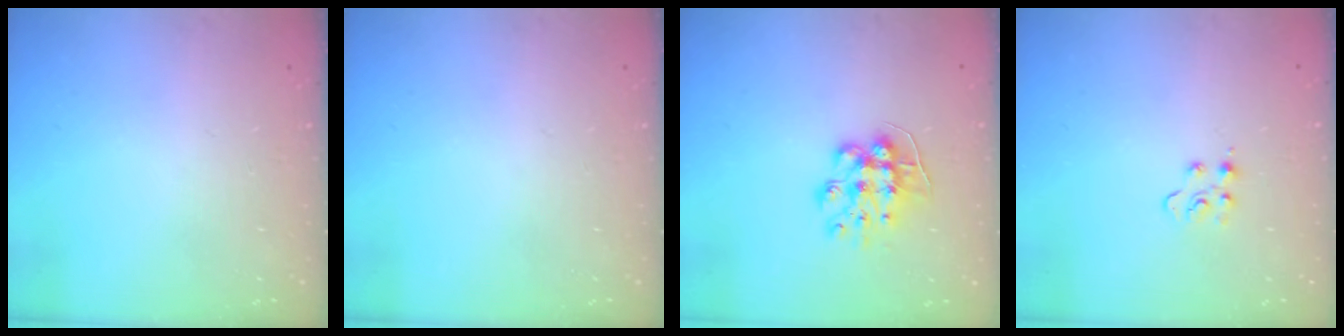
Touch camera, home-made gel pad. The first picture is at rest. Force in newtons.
{"total": 0.0}
{"total": 9.8, "press": 9.8, "slide": 0.1}
{"total": 4.8, "press": 4.7, "slide": 0.6}